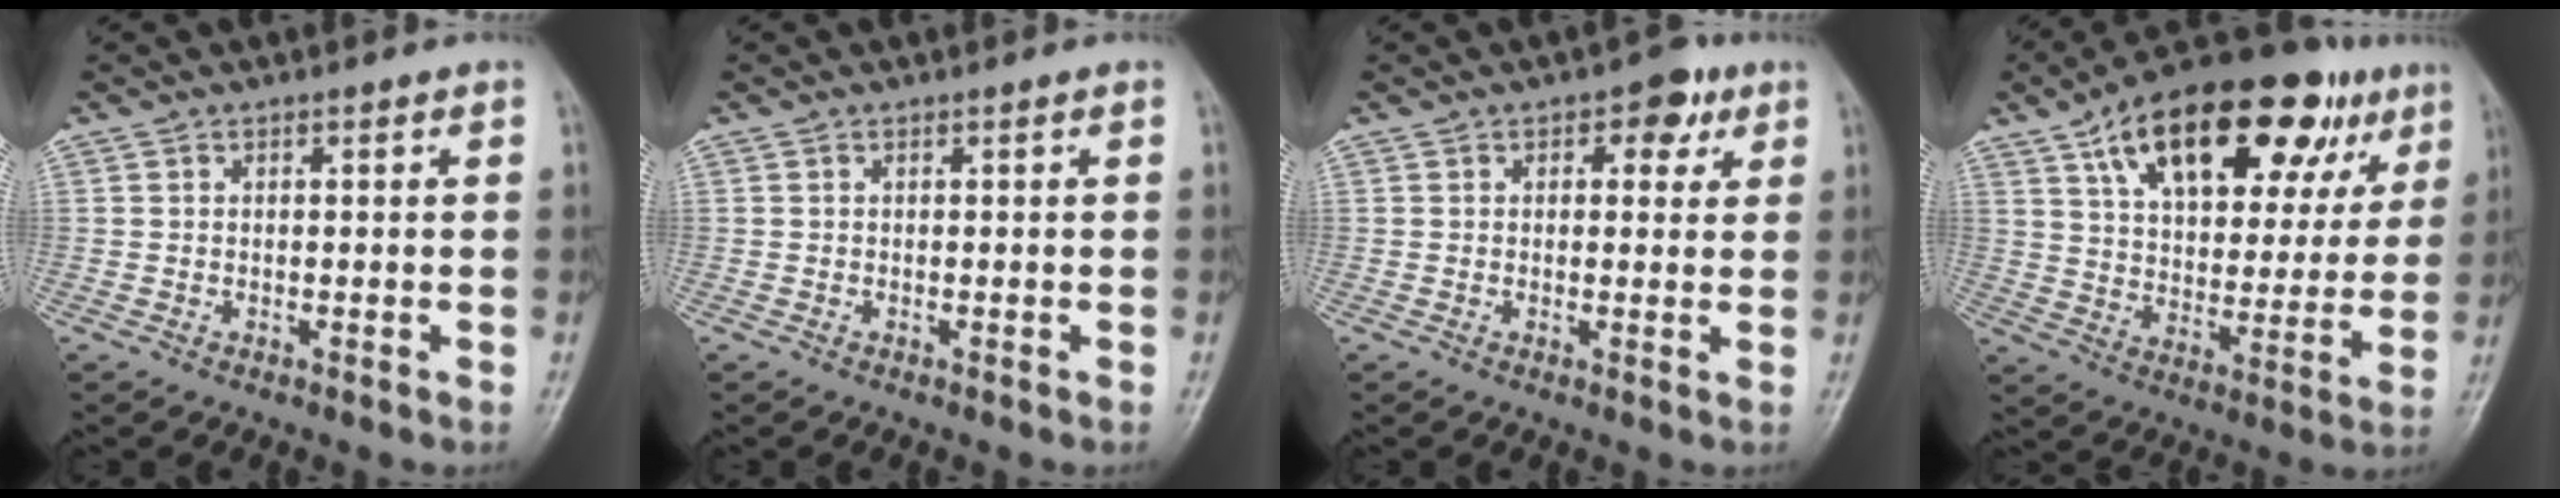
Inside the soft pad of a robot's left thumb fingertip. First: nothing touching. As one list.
[{"total": 0.0}, {"total": 5.2, "force": [2.4, 3.1, 3.4], "torque": [-0.012, -0.003, 0.022]}, {"total": 27.6, "force": [14.2, 13.3, 19.5], "torque": [-0.262, 0.000, 0.218]}]